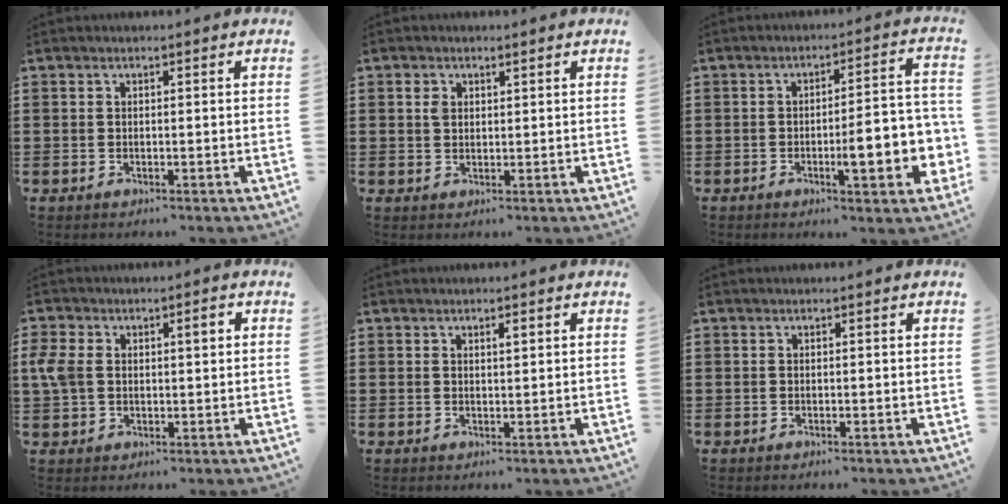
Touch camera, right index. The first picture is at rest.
{"total": 1.4, "force": [0.6, 0.9, 0.9], "torque": [-0.020, 0.004, 0.012]}
{"total": 8.7, "force": [-2.5, 2.2, 8.0], "torque": [-0.111, -0.005, -0.040]}
{"total": 5.2, "force": [0.8, 3.1, 4.1], "torque": [-0.100, 0.009, 0.006]}
{"total": 1.0, "force": [0.5, 0.3, 0.8], "torque": [-0.007, 0.000, 0.006]}
{"total": 0.0}